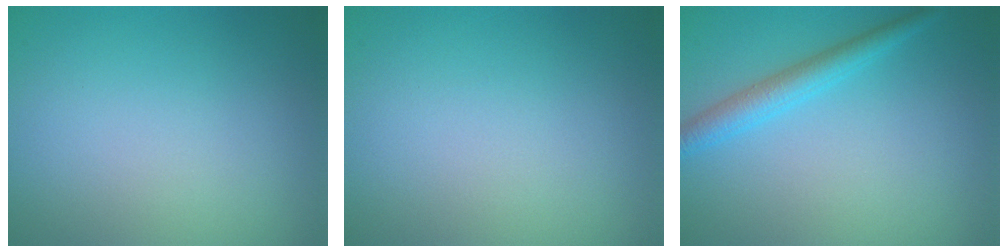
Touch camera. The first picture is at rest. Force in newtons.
{"total": 0.0}
{"total": 2.7, "press": 2.7, "slide": 0.2}